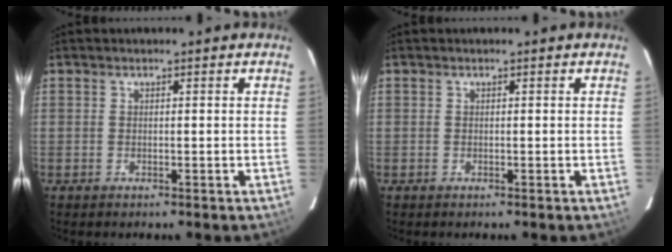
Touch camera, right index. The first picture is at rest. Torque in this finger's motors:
{"motor_torque": [0.00, 0.00, 0.03, 0.00]}